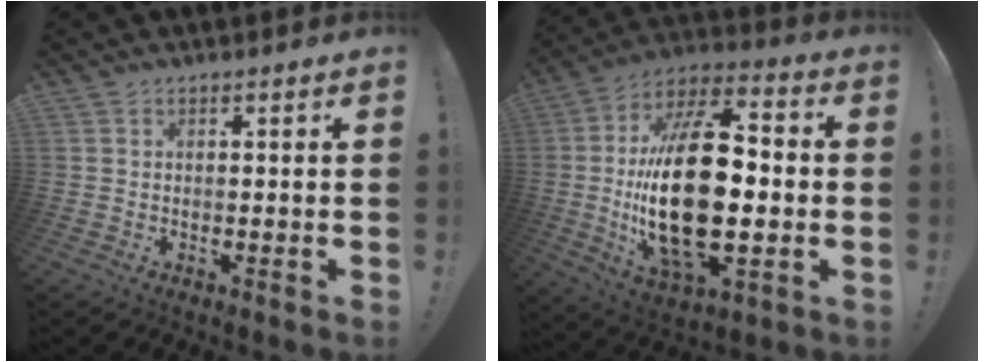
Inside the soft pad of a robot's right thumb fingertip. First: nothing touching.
{"total": 30.3, "force": [-2.2, 15.2, 26.2], "torque": [-0.489, 0.007, -0.033]}